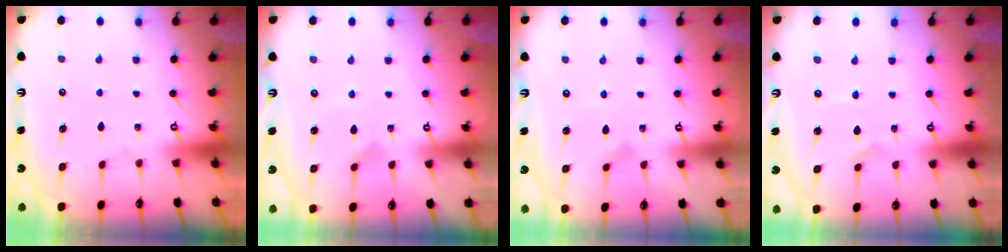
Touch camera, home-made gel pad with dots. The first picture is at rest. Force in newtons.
{"total": 2.8, "press": 2.8, "slide": 0.2}
{"total": 2.2, "press": 2.2, "slide": 0.1}
{"total": 1.3, "press": 1.3, "slide": 0.1}